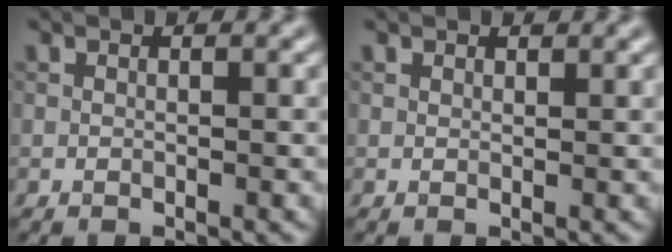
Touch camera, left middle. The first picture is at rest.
{"total": 0.7, "force": [0.6, 0.3, 0.1], "torque": [-0.001, -0.001, 0.012]}